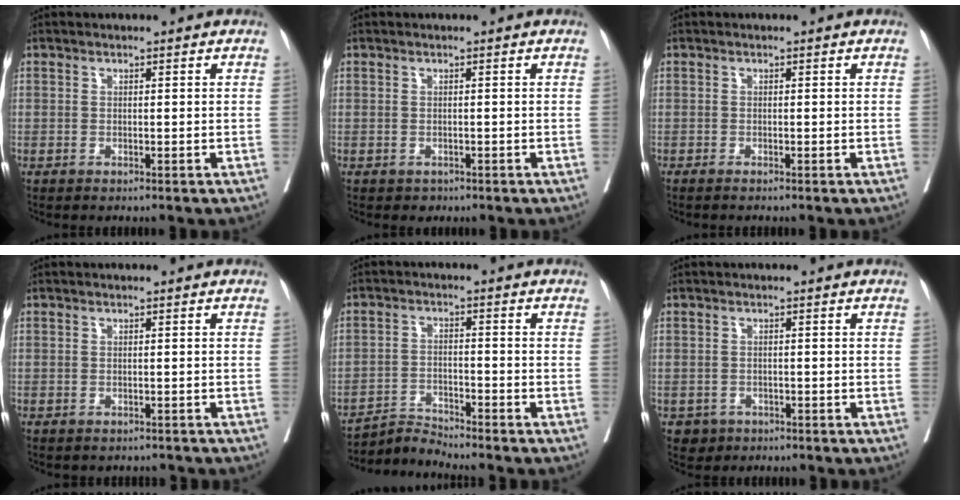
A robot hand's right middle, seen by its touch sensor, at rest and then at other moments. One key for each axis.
{"total": 0.7, "fx": -0.4, "fy": 0.6, "fz": 0.1, "tx": -0.003, "ty": 0.002, "tz": -0.001}
{"total": 1.1, "fx": -1.0, "fy": -0.1, "fz": 0.6, "tx": -0.007, "ty": 0.001, "tz": -0.013}
{"total": 0.9, "fx": -0.8, "fy": 0.5, "fz": 0.1, "tx": -0.005, "ty": 0.001, "tz": -0.010}
{"total": 4.2, "fx": -3.8, "fy": -1.2, "fz": -1.2, "tx": 0.019, "ty": -0.010, "tz": -0.069}
{"total": 2.4, "fx": -1.3, "fy": 2.0, "fz": 0.2, "tx": -0.001, "ty": 0.007, "tz": -0.017}